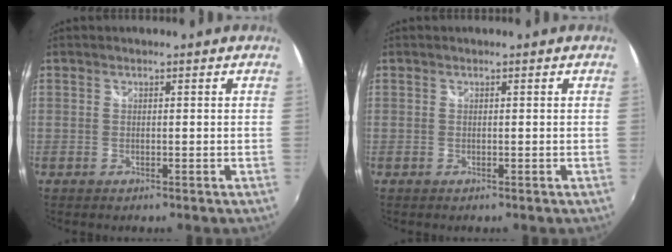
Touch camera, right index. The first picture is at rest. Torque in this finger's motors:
{"motor_torque": [0.00, 0.00, -0.02, 0.00]}